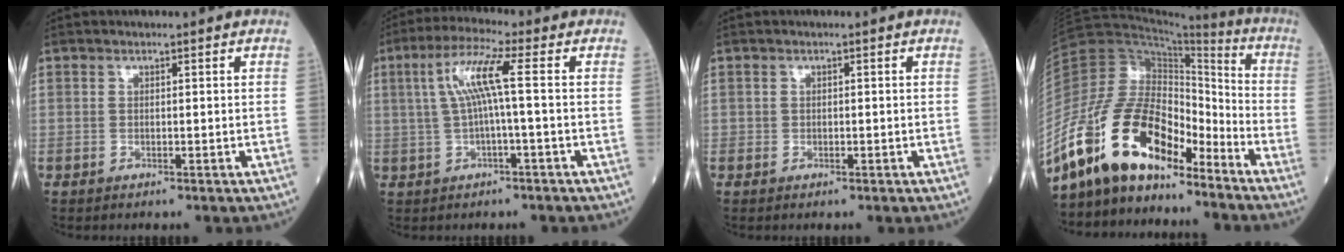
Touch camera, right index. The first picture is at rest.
{"total": 7.0, "force": [0.9, -0.3, 7.0], "torque": [-0.143, 0.020, 0.019]}
{"total": 0.6, "force": [0.0, 0.6, 0.2], "torque": [-0.004, 0.000, 0.000]}
{"total": 17.0, "force": [-13.2, 6.1, 8.8], "torque": [-0.174, 0.038, -0.243]}